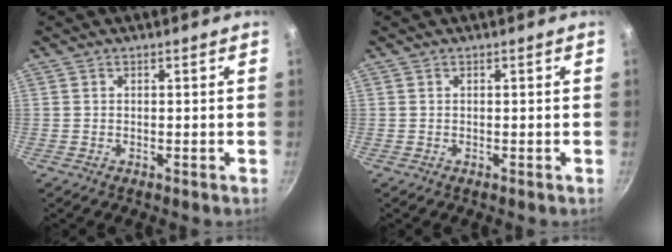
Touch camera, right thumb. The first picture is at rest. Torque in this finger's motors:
{"motor_torque": [0.05, 0.06, -0.02, -0.01, 0.00]}